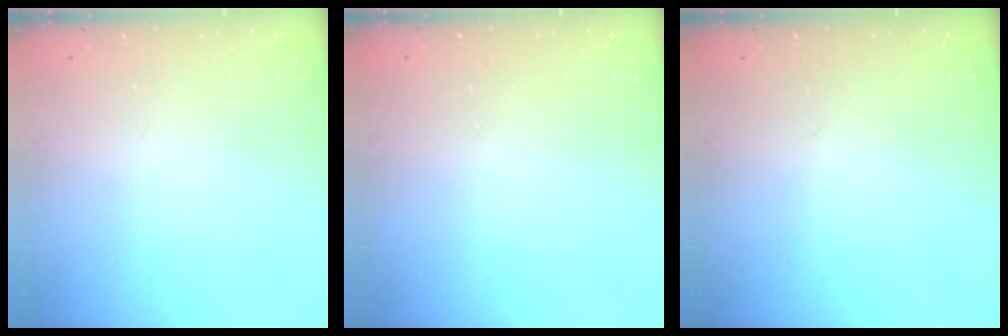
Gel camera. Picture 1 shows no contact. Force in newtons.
{"total": 0.8, "press": 0.8, "slide": 0.1}
{"total": 0.0}